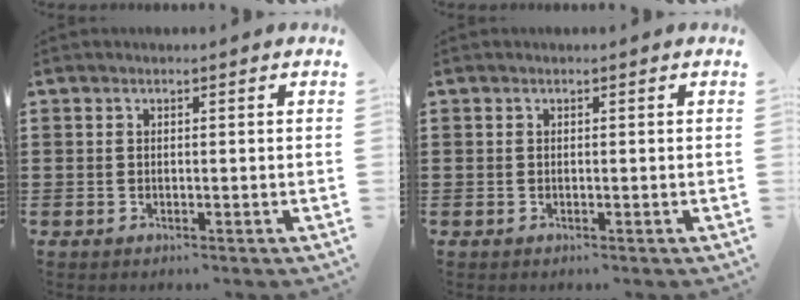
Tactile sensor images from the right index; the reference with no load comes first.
{"total": 0.0}